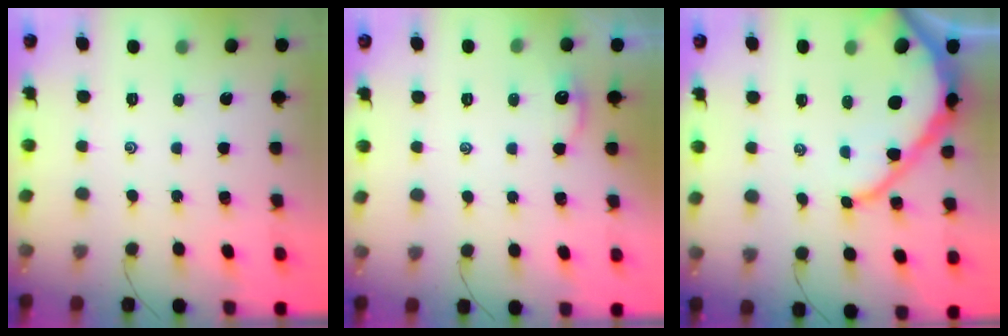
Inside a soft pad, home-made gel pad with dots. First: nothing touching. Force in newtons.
{"total": 2.1, "press": 2.0, "slide": 0.3}
{"total": 12.9, "press": 12.9, "slide": 1.1}